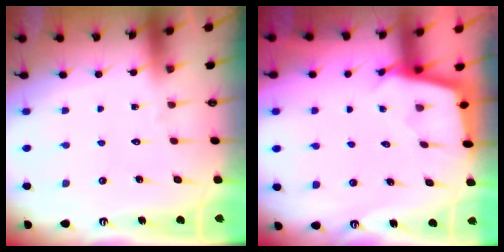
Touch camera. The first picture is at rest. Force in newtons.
{"total": 2.3, "press": 2.3, "slide": 0.2}